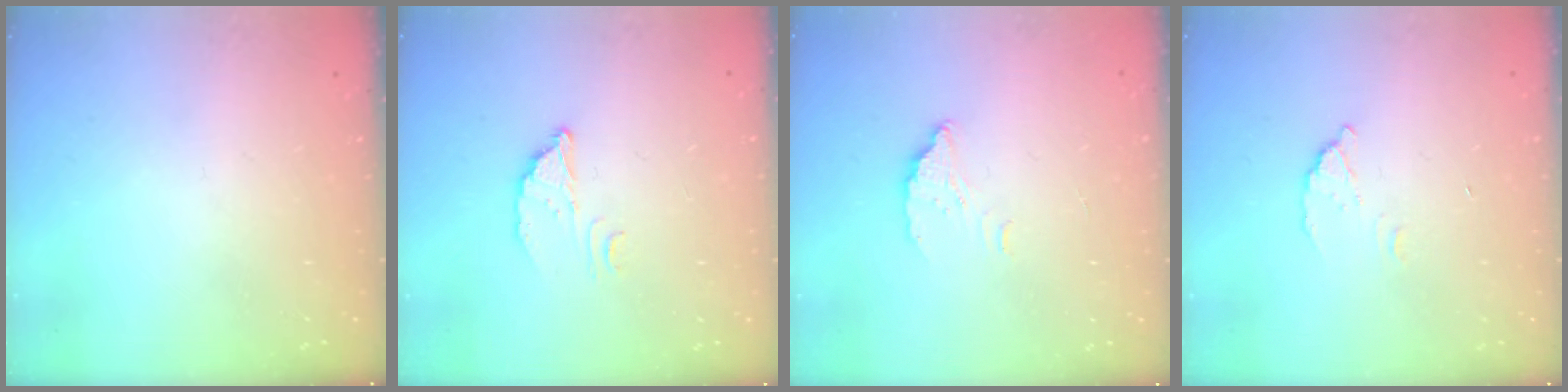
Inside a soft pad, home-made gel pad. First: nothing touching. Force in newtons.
{"total": 2.8, "press": 2.8, "slide": 0.2}
{"total": 3.6, "press": 3.6, "slide": 0.3}
{"total": 2.7, "press": 2.7, "slide": 0.1}